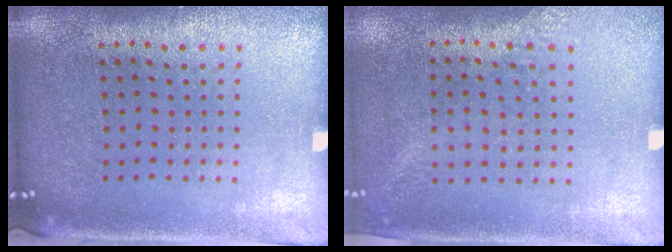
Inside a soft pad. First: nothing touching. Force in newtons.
{"total": 1.3, "press": 1.0, "slide": 0.8}